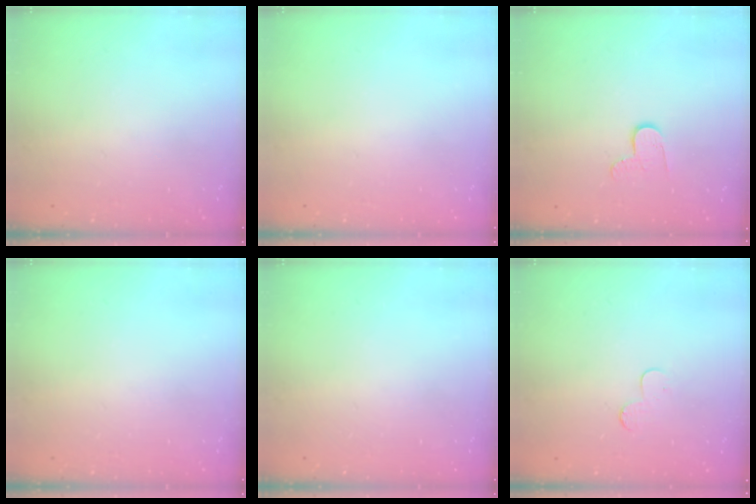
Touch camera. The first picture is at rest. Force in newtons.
{"total": 0.0}
{"total": 5.9, "press": 5.9, "slide": 0.6}
{"total": 0.0}
{"total": 0.0}
{"total": 4.4, "press": 4.4, "slide": 0.4}